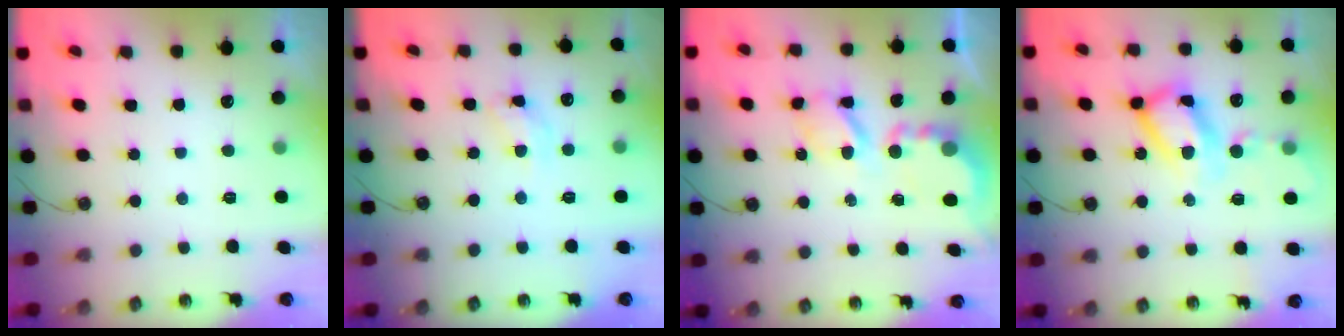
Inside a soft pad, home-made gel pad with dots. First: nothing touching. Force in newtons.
{"total": 9.6, "press": 9.6, "slide": 0.7}
{"total": 6.6, "press": 6.6, "slide": 0.4}
{"total": 14.1, "press": 14.0, "slide": 1.6}